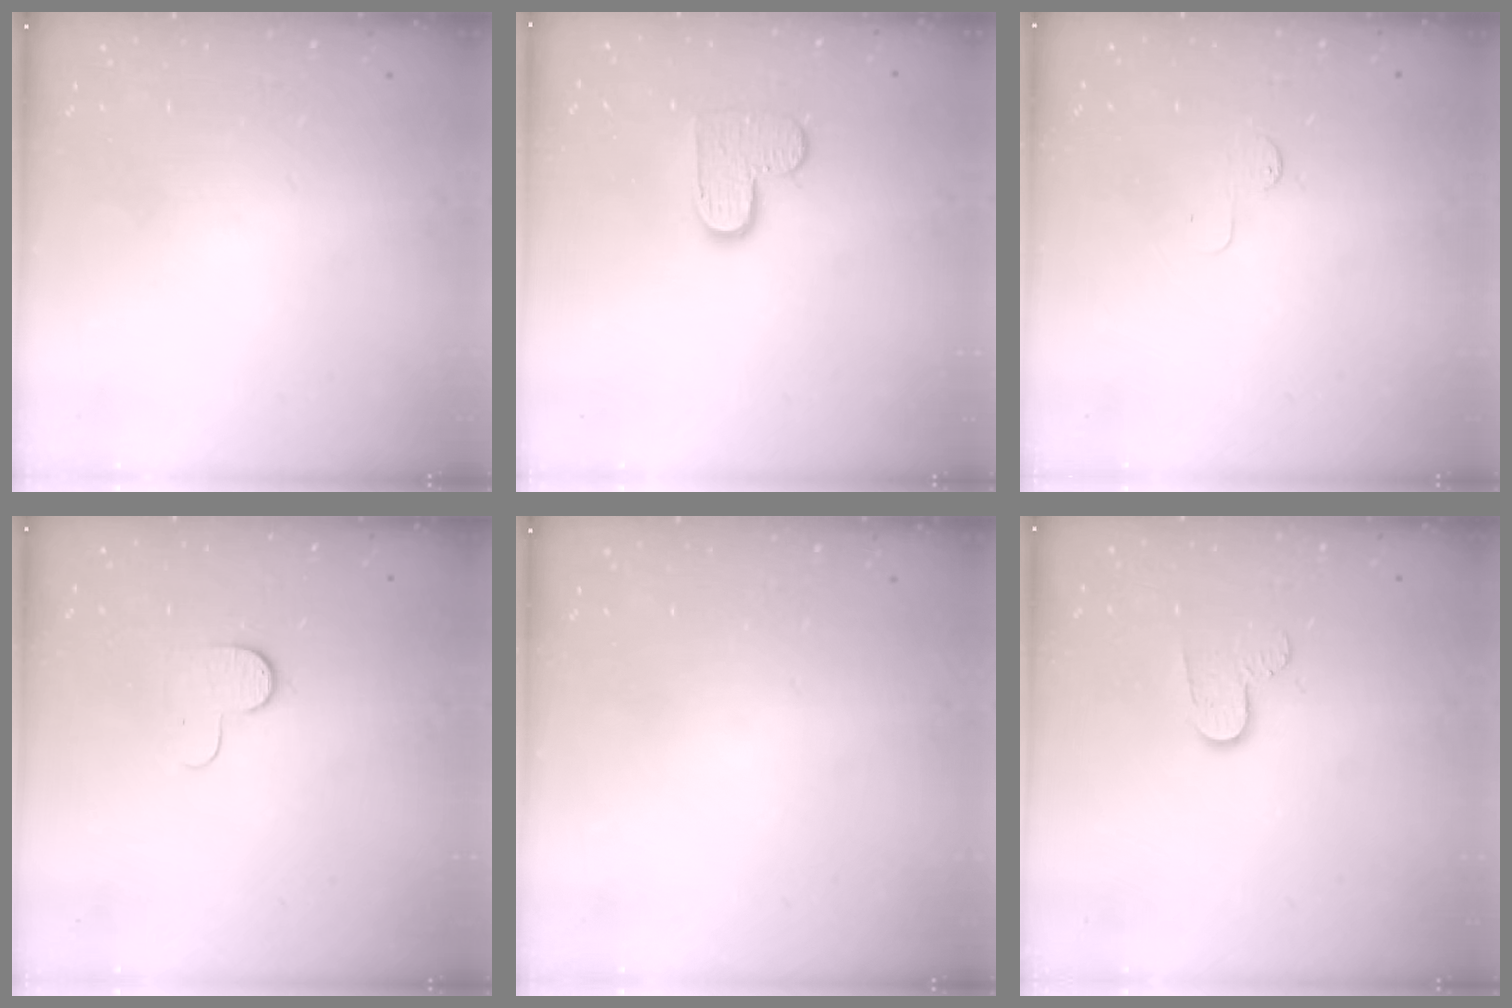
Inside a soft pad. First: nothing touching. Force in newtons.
{"total": 8.3, "press": 8.2, "slide": 0.5}
{"total": 2.6, "press": 2.6, "slide": 0.3}
{"total": 5.4, "press": 5.3, "slide": 1.2}
{"total": 0.0}
{"total": 6.1, "press": 6.0, "slide": 0.6}